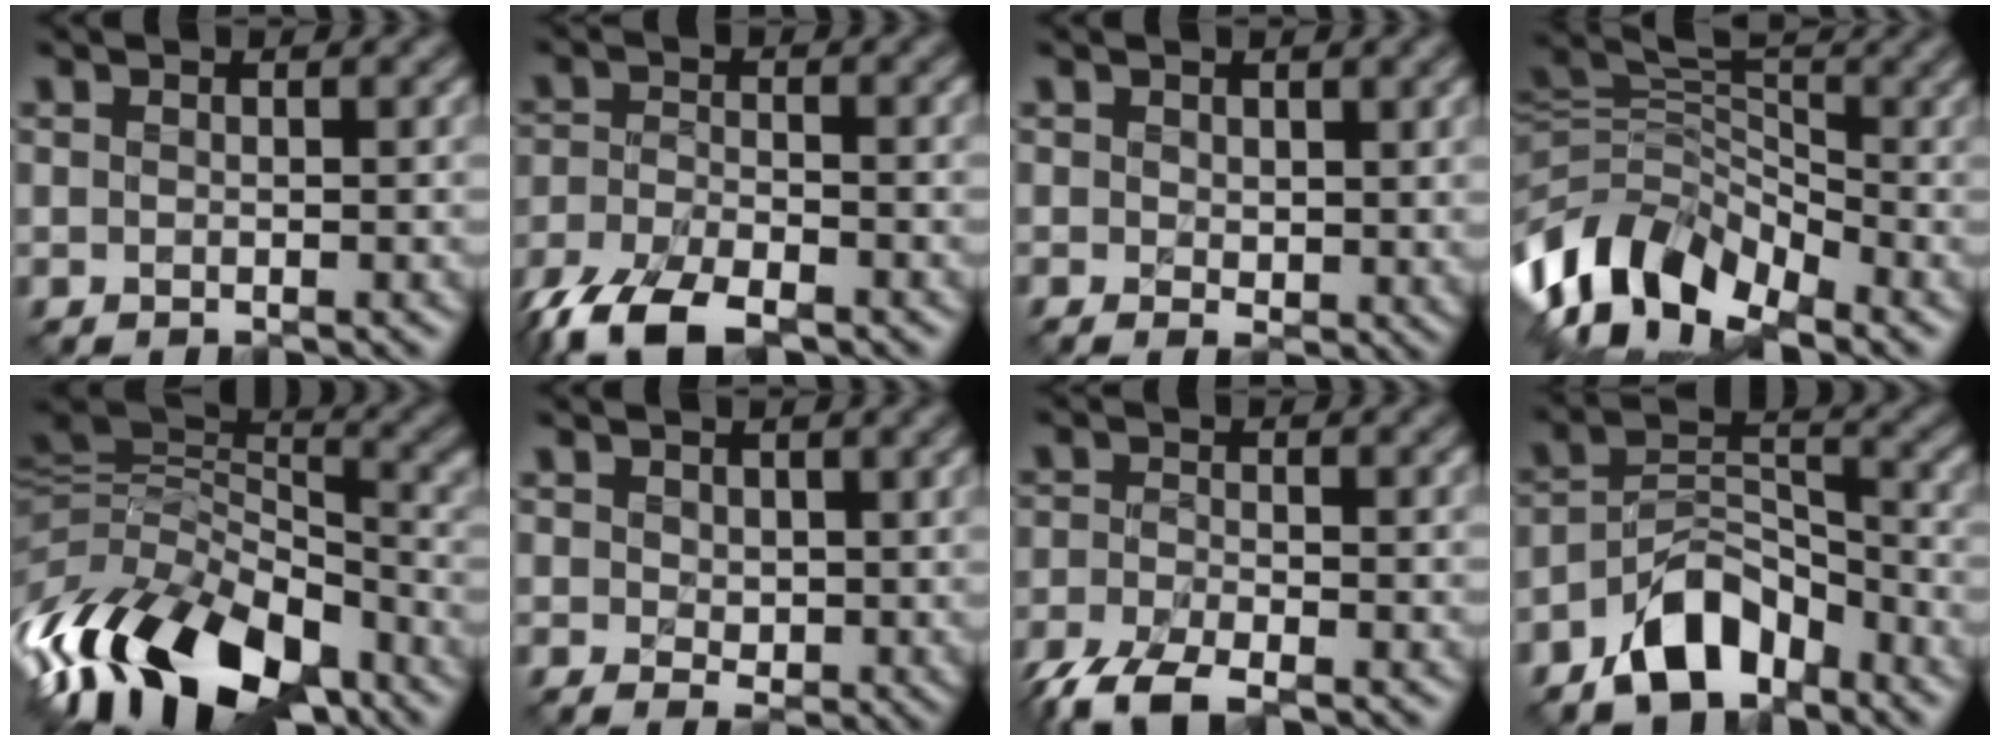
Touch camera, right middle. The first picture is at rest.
{"total": 7.6, "force": [-5.9, 2.5, 4.2], "torque": [-0.089, -0.019, -0.116]}
{"total": 1.4, "force": [0.7, 0.9, 0.8], "torque": [-0.015, -0.008, 0.016]}
{"total": 9.3, "force": [-5.1, 5.1, 5.8], "torque": [-0.110, -0.005, -0.110]}
{"total": 13.3, "force": [-8.6, 6.5, 7.8], "torque": [-0.156, 0.007, -0.167]}
{"total": 1.7, "force": [0.6, 1.3, 1.0], "torque": [-0.021, -0.009, 0.017]}
{"total": 5.1, "force": [-4.1, 1.2, 2.7], "torque": [-0.063, -0.015, -0.085]}
{"total": 6.3, "force": [-4.5, 3.2, 3.0], "torque": [-0.048, 0.008, -0.089]}